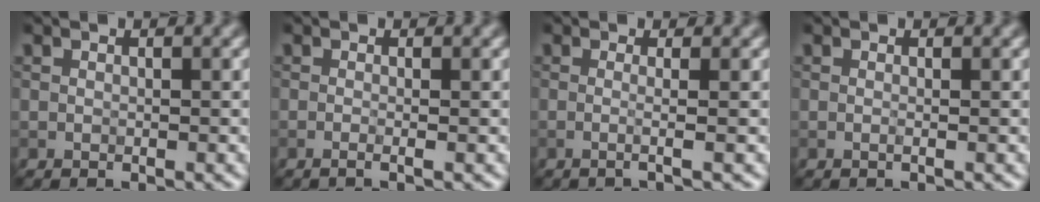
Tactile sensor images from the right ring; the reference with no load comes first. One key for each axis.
{"total": 1.7, "fx": -0.1, "fy": 0.8, "fz": 1.5, "tx": -0.007, "ty": -0.009, "tz": -0.020}
{"total": 2.3, "fx": 0.0, "fy": 0.8, "fz": 2.2, "tx": -0.024, "ty": -0.003, "tz": -0.032}
{"total": 0.8, "fx": -0.1, "fy": 0.3, "fz": 0.7, "tx": -0.010, "ty": -0.007, "tz": -0.007}